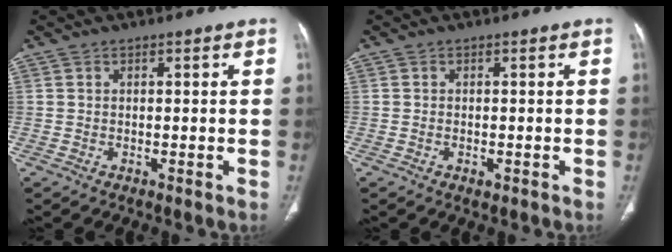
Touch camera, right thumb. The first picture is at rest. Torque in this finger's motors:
{"motor_torque": [-0.18, -0.10, -0.31, 0.26, 0.03]}